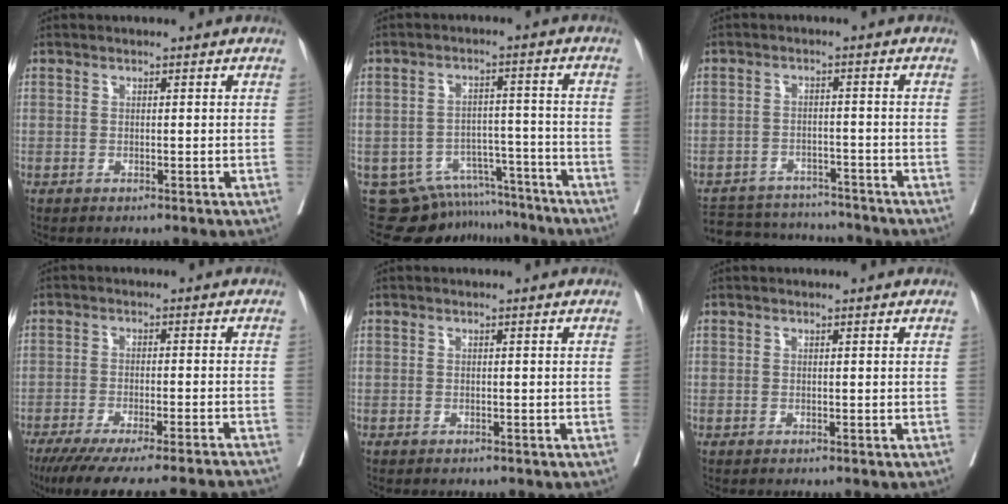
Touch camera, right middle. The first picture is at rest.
{"total": 12.2, "force": [-11.4, 4.4, 0.7], "torque": [-0.009, 0.036, -0.151]}
{"total": 11.2, "force": [-10.5, 3.3, 1.6], "torque": [-0.033, 0.009, -0.146]}
{"total": 21.5, "force": [-19.4, 0.4, 9.3], "torque": [-0.112, -0.054, -0.262]}
{"total": 0.5, "force": [-0.5, 0.1, 0.1], "torque": [-0.006, -0.001, -0.008]}
{"total": 0.0}